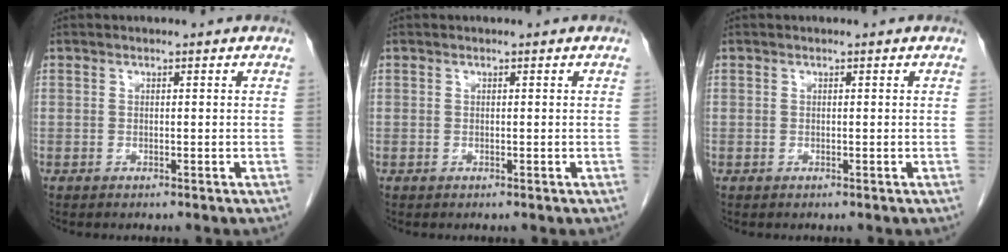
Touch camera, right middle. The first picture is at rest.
{"total": 0.0}
{"total": 0.0}